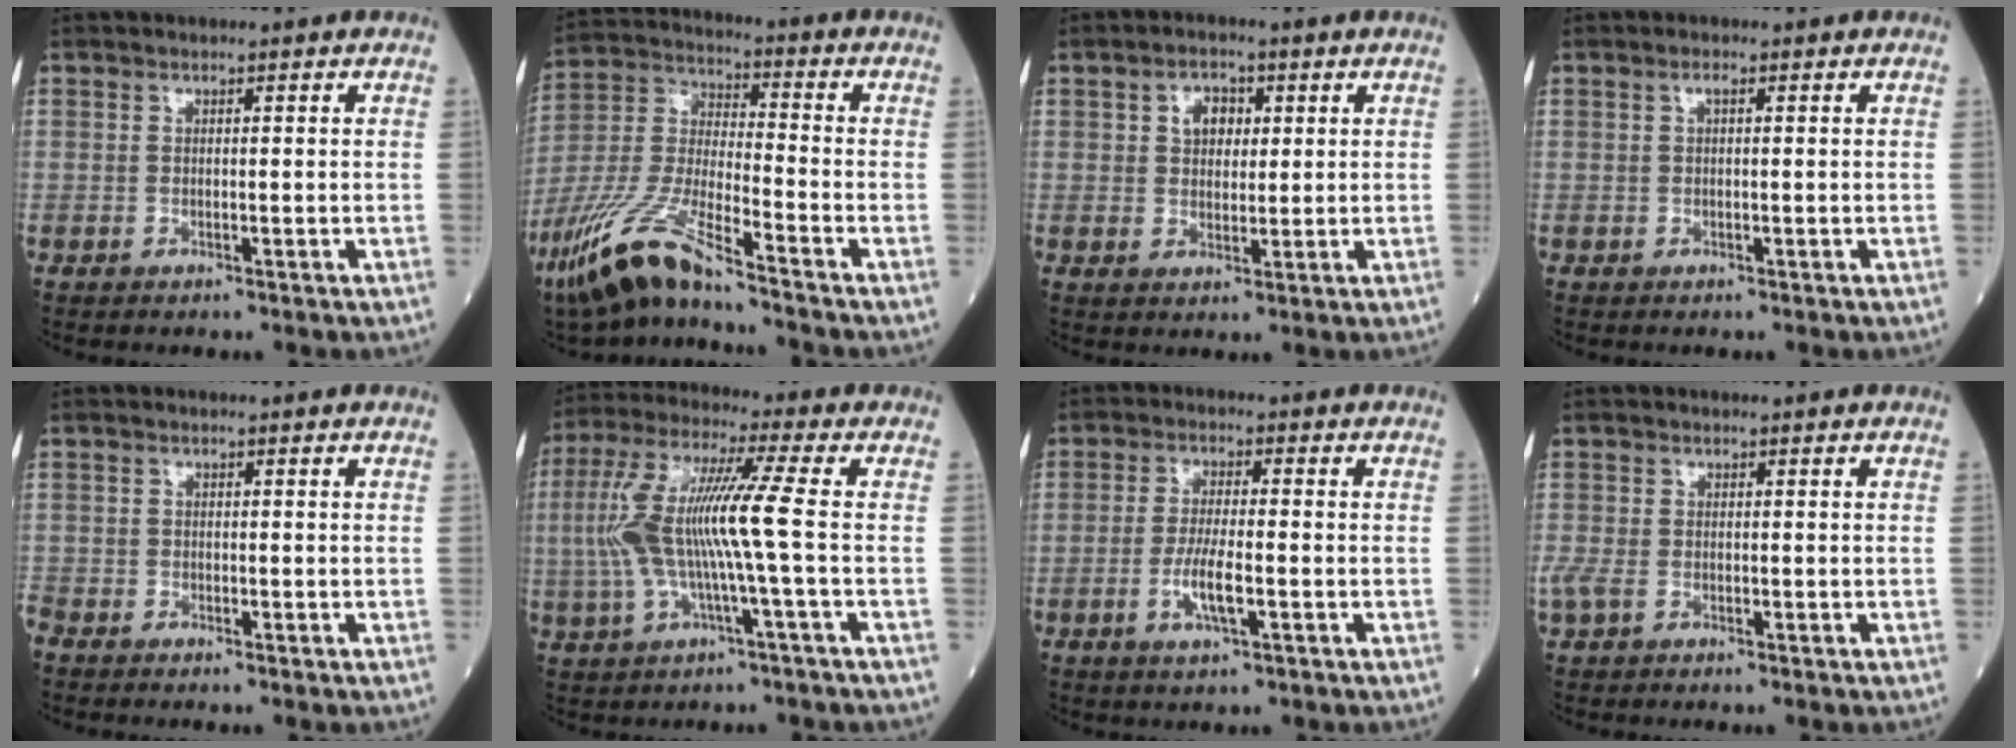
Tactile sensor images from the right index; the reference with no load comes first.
{"total": 13.2, "force": [-9.8, 1.1, 8.9], "torque": [-0.199, -0.027, -0.191]}
{"total": 4.8, "force": [1.5, 3.3, 3.1], "torque": [-0.052, 0.011, 0.027]}
{"total": 0.8, "force": [0.2, 0.2, 0.7], "torque": [-0.014, 0.002, 0.003]}
{"total": 1.9, "force": [-1.8, 0.6, 0.4], "torque": [-0.011, -0.003, -0.034]}
{"total": 11.9, "force": [-0.8, -0.2, 11.9], "torque": [-0.256, 0.021, -0.020]}
{"total": 5.3, "force": [-1.7, 0.9, 4.9], "torque": [-0.095, -0.004, -0.032]}
{"total": 3.6, "force": [-1.5, 2.2, 2.5], "torque": [-0.073, -0.003, -0.027]}